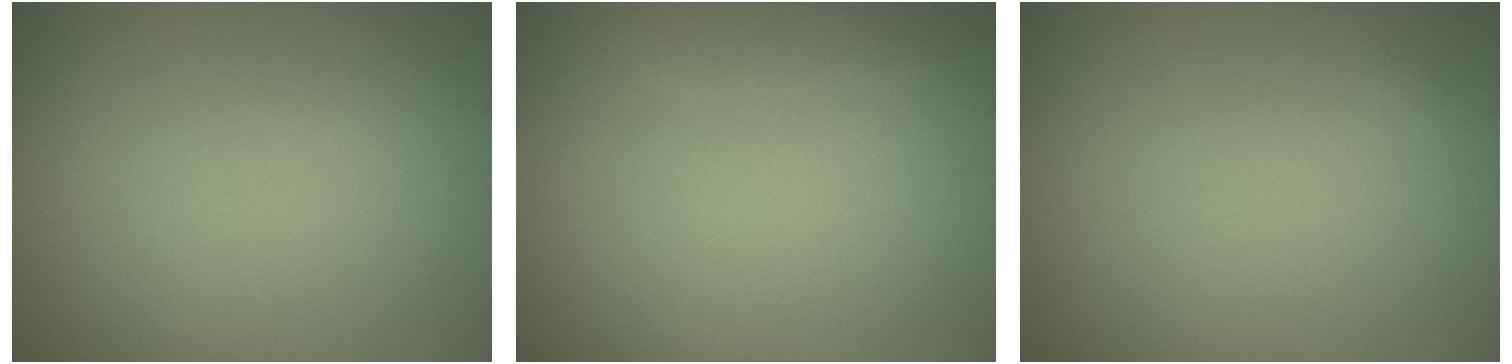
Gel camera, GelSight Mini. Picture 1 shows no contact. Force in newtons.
{"total": 1.4, "press": 1.4, "slide": 0.1}
{"total": 0.0}